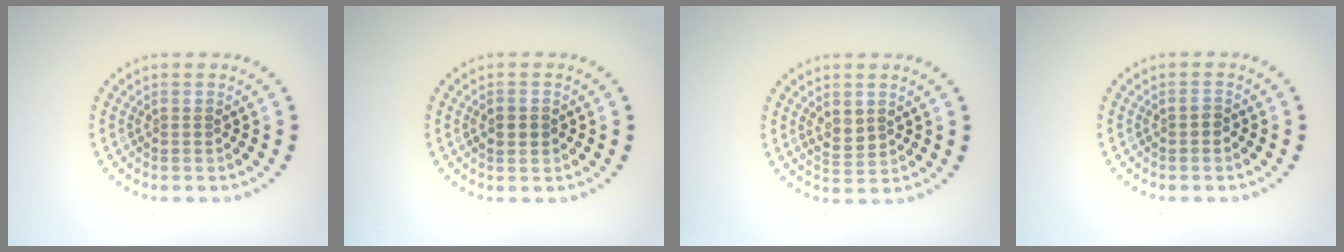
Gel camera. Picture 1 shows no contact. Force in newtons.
{"total": 1.2, "press": 1.2, "slide": 0.1}
{"total": 1.9, "press": 1.8, "slide": 0.7}
{"total": 0.8, "press": 0.8, "slide": 0.1}